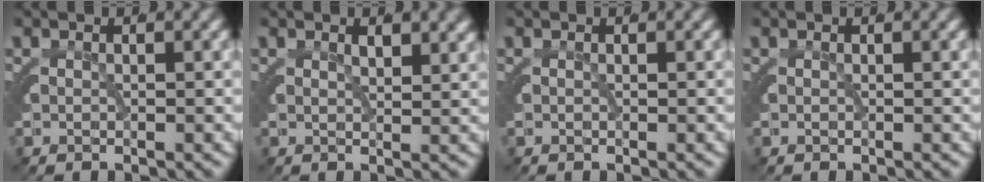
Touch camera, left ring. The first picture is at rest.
{"total": 1.3, "force": [0.6, -1.1, 0.2], "torque": [0.003, 0.000, 0.012]}
{"total": 0.0}
{"total": 0.0}